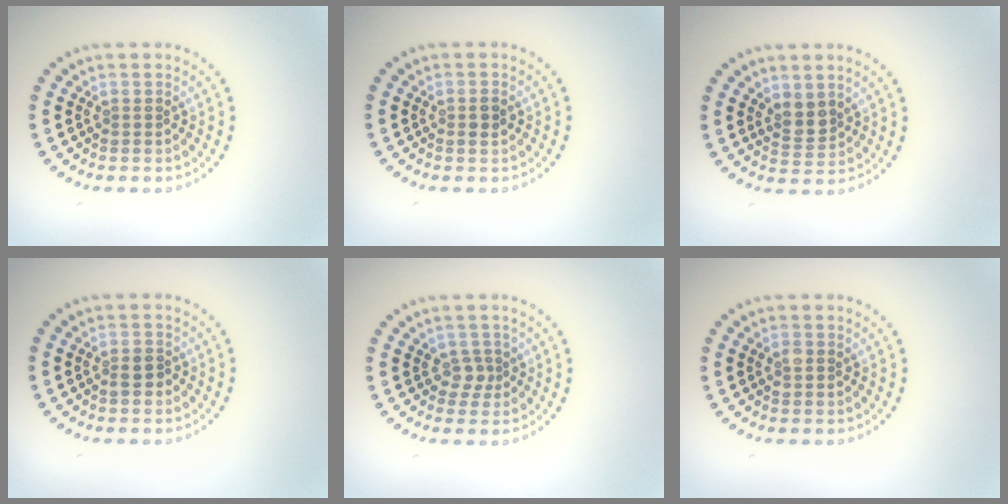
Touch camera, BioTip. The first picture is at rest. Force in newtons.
{"total": 1.1, "press": 1.1, "slide": 0.2}
{"total": 2.0, "press": 1.7, "slide": 1.0}
{"total": 1.5, "press": 1.4, "slide": 0.5}
{"total": 1.3, "press": 1.1, "slide": 0.8}
{"total": 1.2, "press": 1.2, "slide": 0.0}